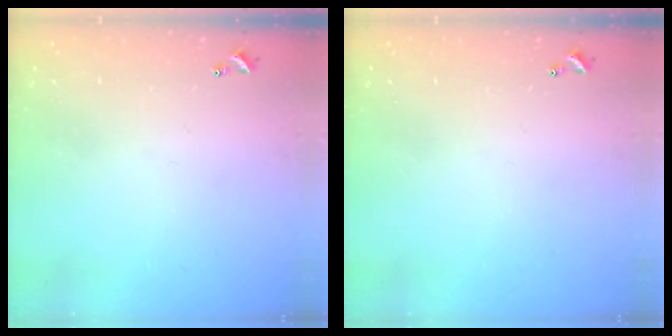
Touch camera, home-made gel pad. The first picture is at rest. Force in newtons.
{"total": 0.0}